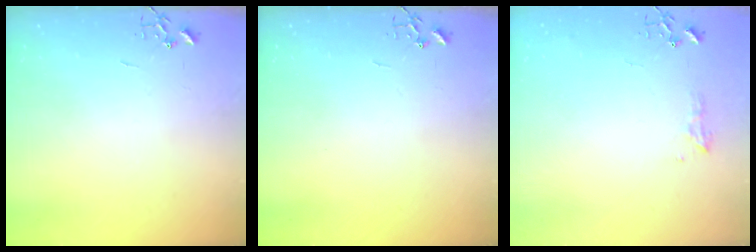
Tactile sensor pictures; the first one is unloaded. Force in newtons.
{"total": 0.0}
{"total": 7.6, "press": 7.6, "slide": 0.8}